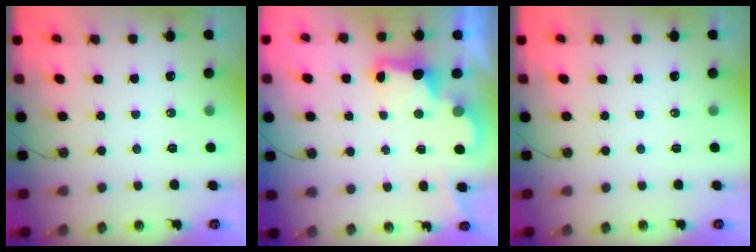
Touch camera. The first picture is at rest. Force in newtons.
{"total": 3.0, "press": 2.9, "slide": 0.6}
{"total": 0.0}